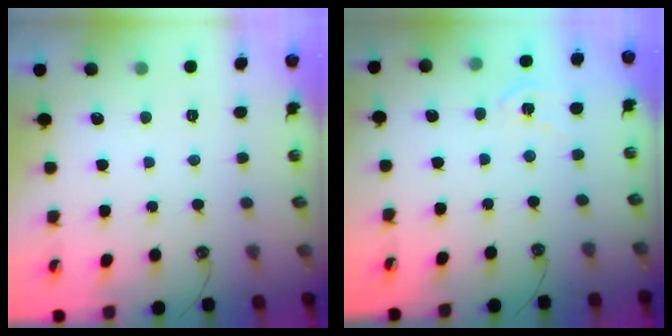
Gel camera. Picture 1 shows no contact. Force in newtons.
{"total": 5.8, "press": 5.7, "slide": 0.7}